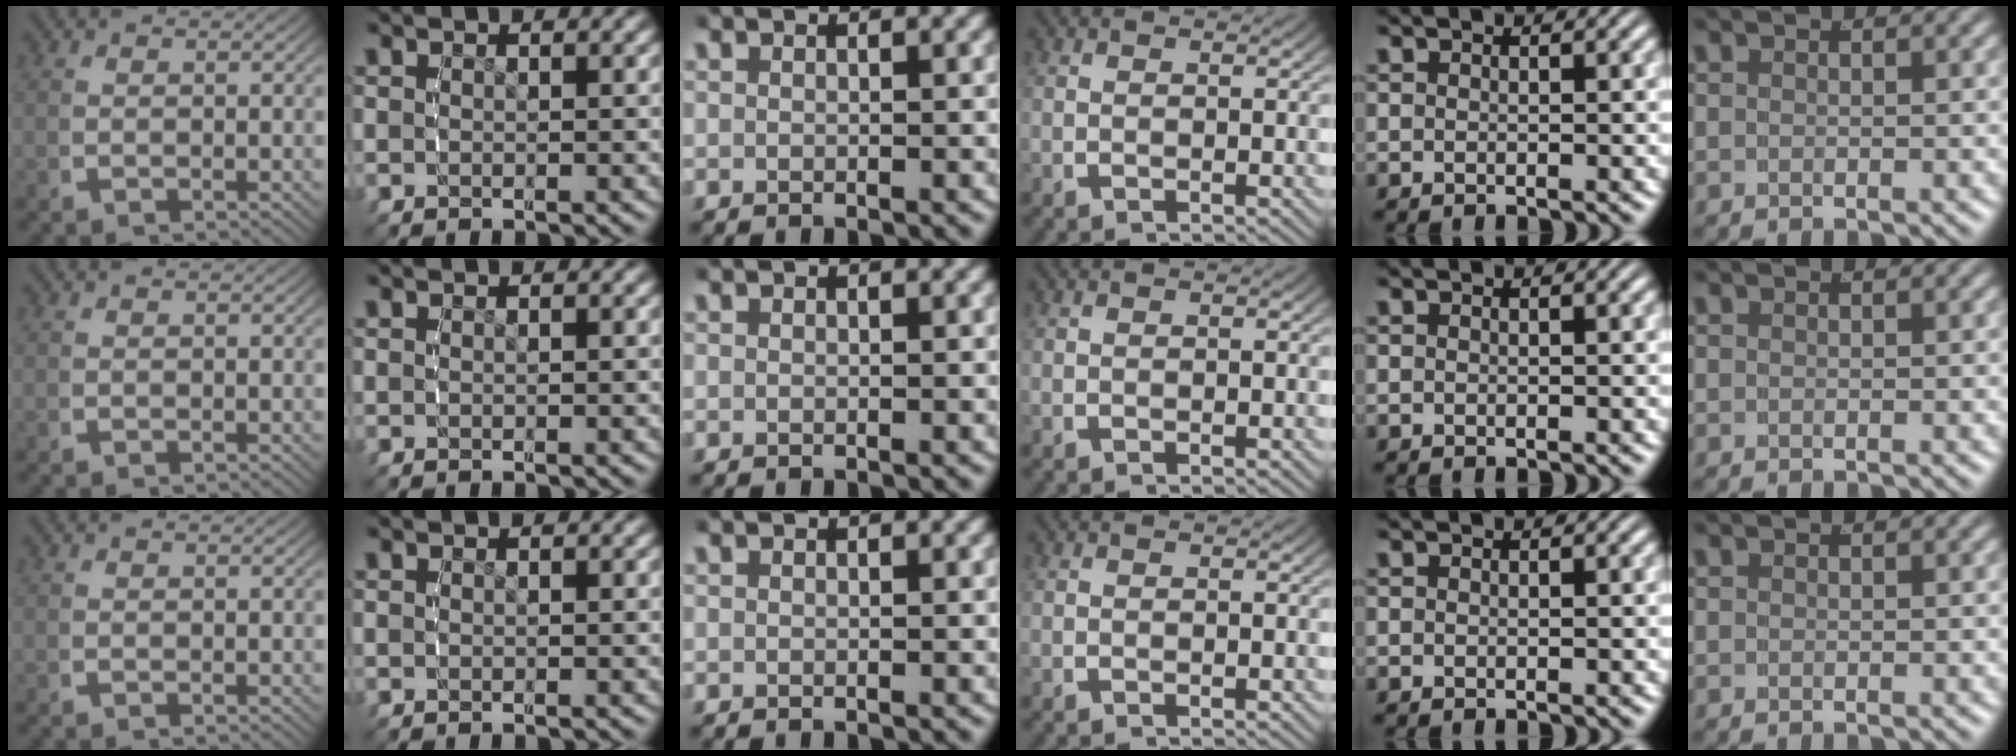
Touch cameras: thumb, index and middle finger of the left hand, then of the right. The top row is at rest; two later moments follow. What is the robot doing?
{"motion": "reach", "object": "paper"}